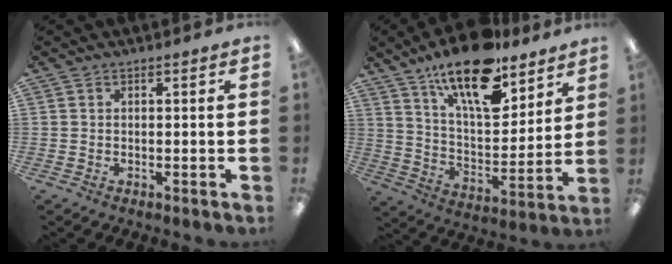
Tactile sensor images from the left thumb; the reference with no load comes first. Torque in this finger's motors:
{"motor_torque": [0.49, 0.60, 1.79, -0.98, 0.21]}